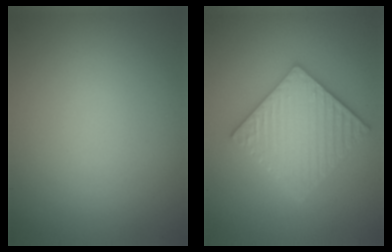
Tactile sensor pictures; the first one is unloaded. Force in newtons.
{"total": 5.9, "press": 5.8, "slide": 1.1}